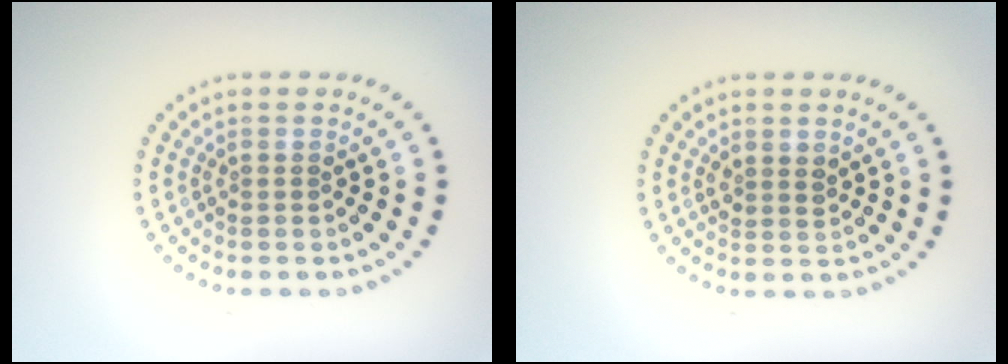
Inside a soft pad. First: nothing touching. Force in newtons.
{"total": 1.3, "press": 1.1, "slide": 0.7}